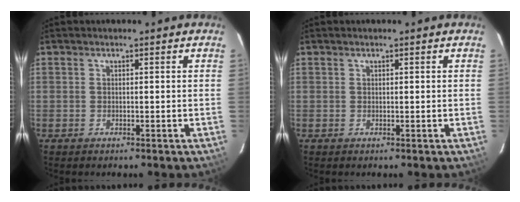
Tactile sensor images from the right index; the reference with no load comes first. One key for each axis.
{"total": 0.0}